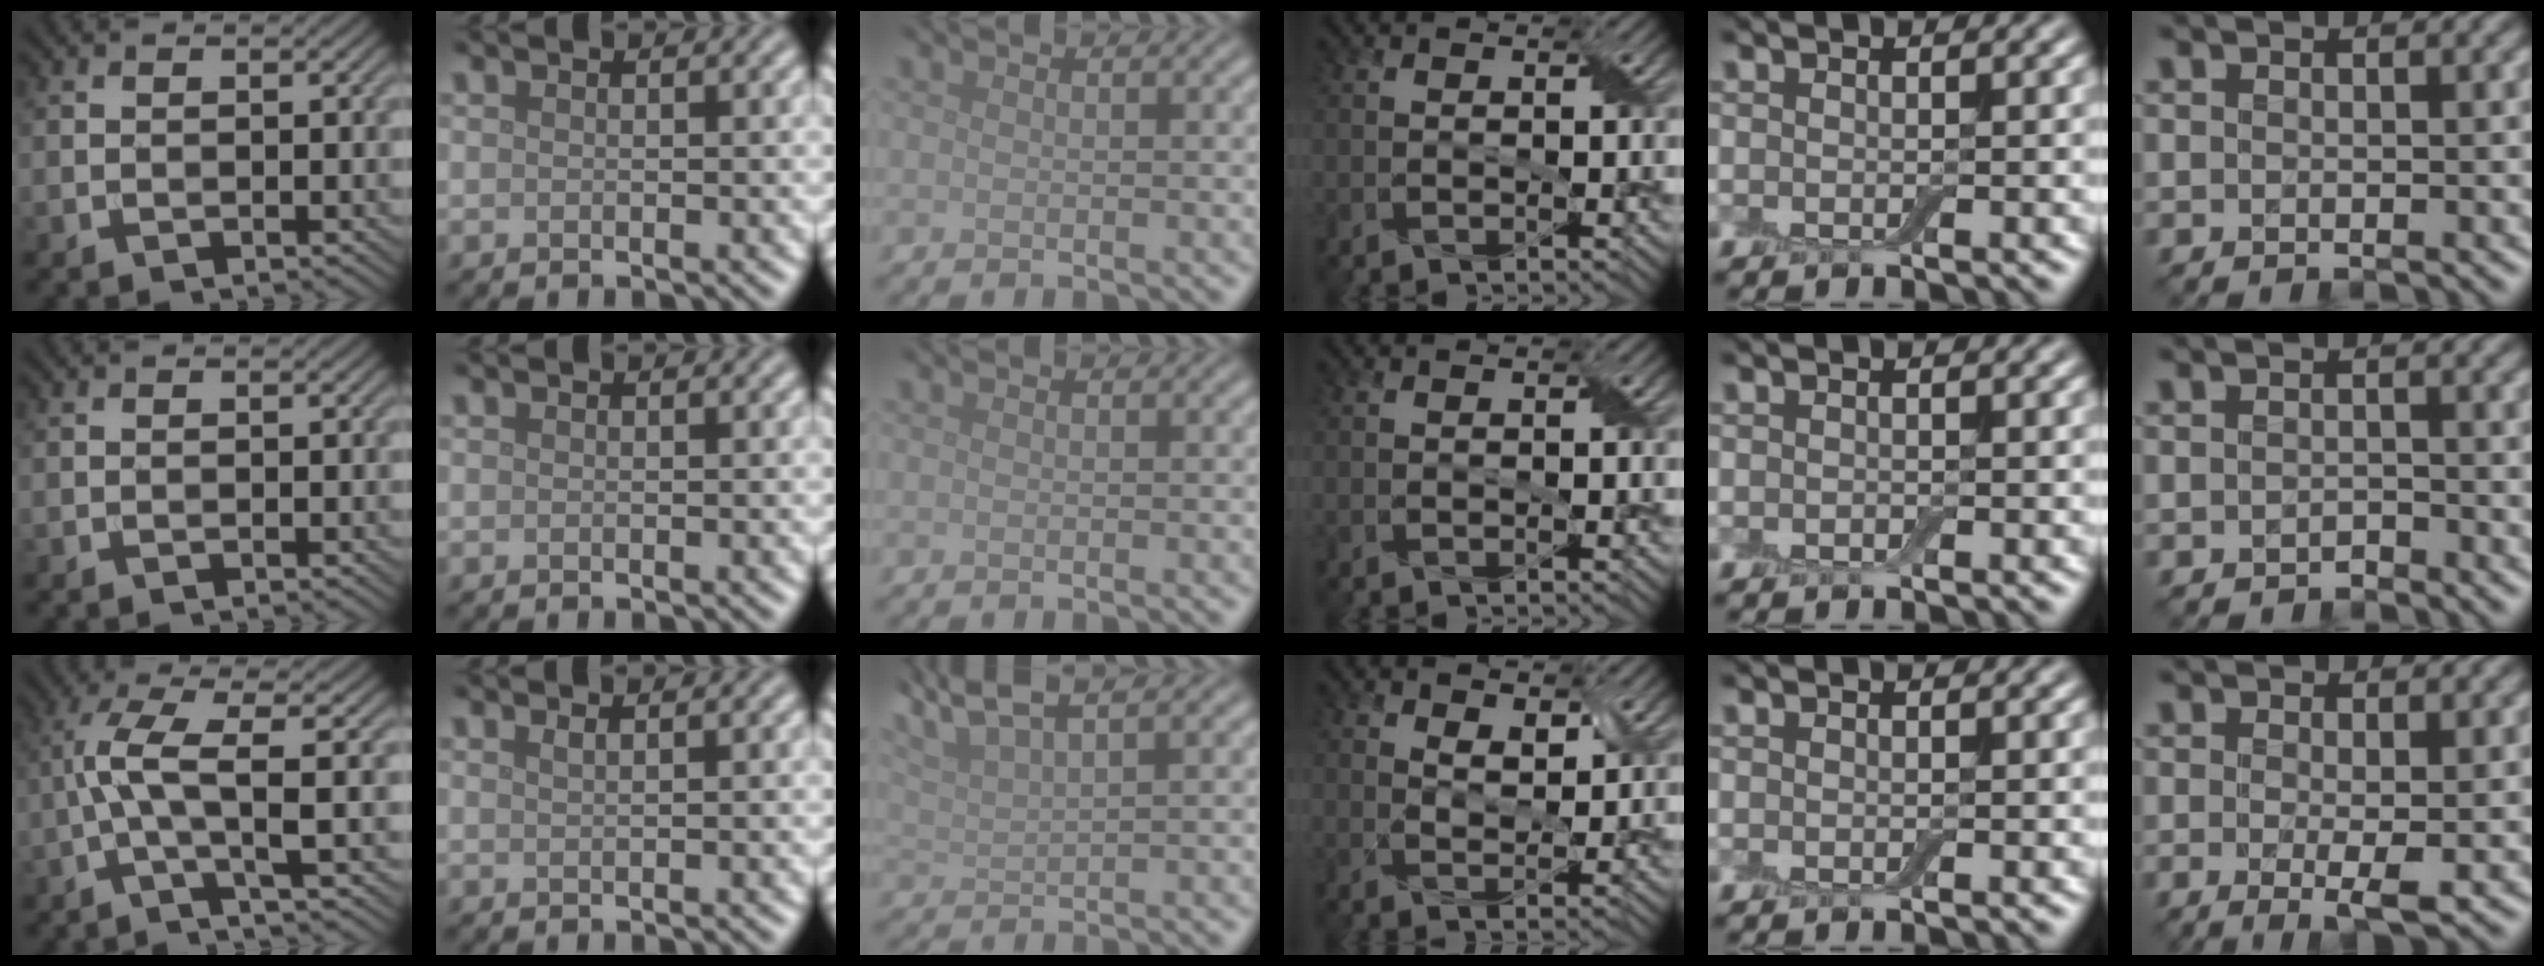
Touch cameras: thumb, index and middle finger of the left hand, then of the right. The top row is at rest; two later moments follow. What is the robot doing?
{"motion": "peel", "object": "aluminum foil"}